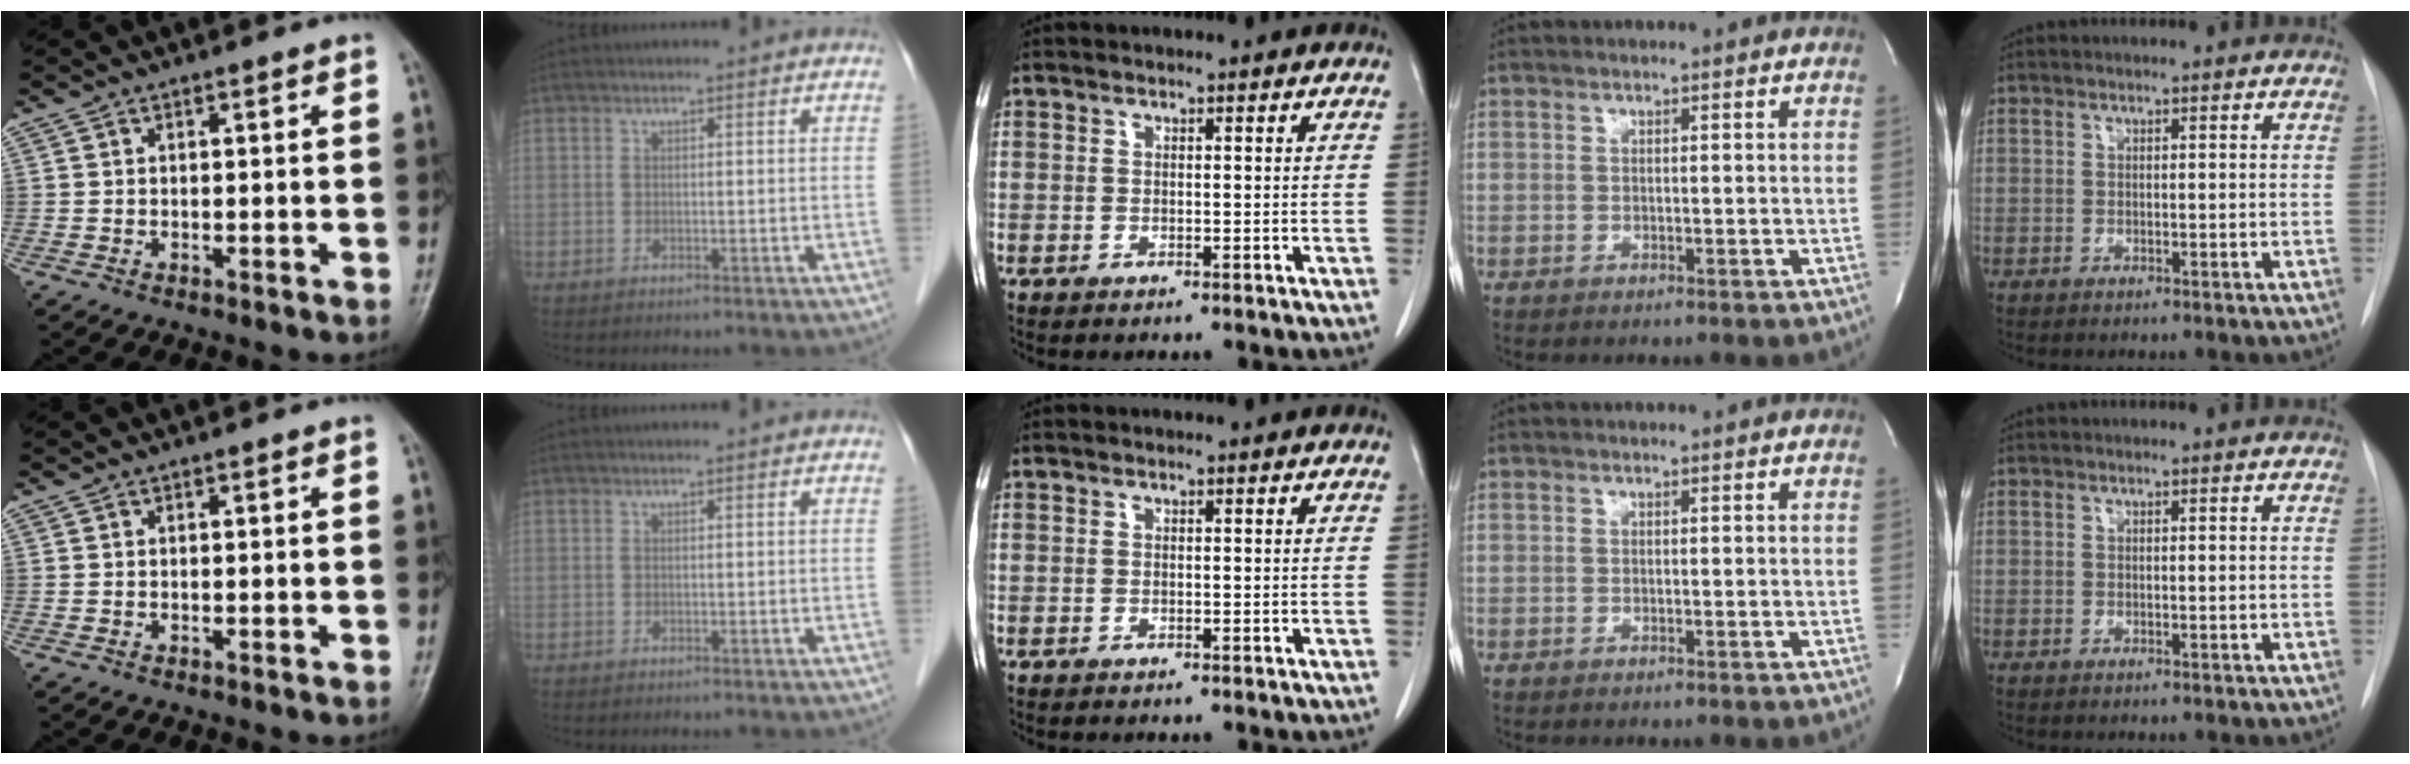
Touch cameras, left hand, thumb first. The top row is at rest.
{}